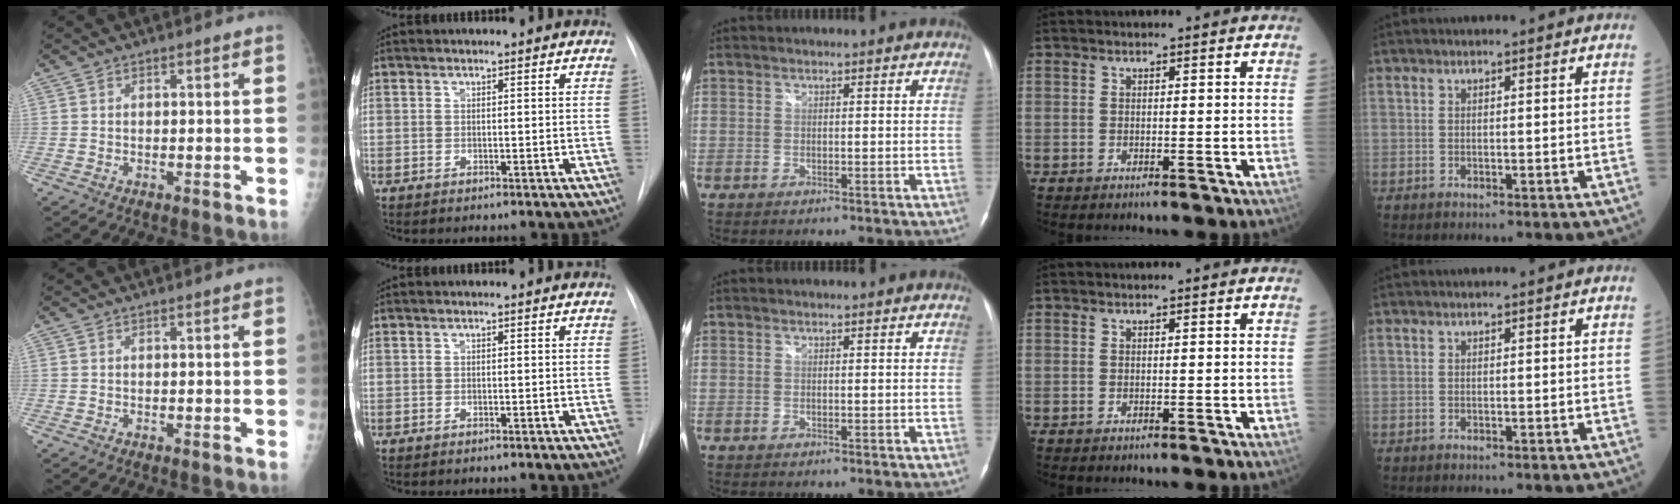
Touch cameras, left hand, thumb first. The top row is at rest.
{}